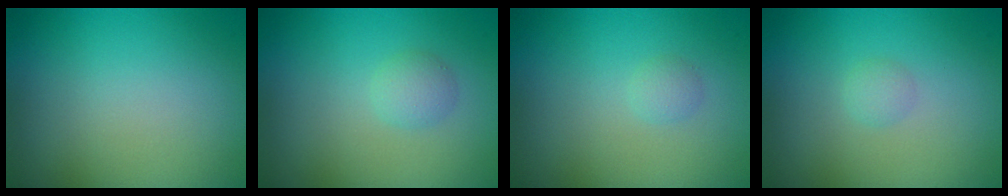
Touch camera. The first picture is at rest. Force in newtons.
{"total": 1.4, "press": 1.4, "slide": 0.0}
{"total": 0.9, "press": 0.9, "slide": 0.0}
{"total": 0.8, "press": 0.8, "slide": 0.1}